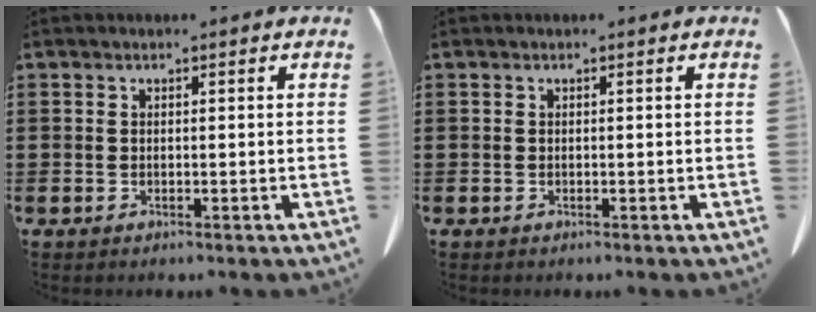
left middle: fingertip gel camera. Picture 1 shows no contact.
{"total": 0.0}